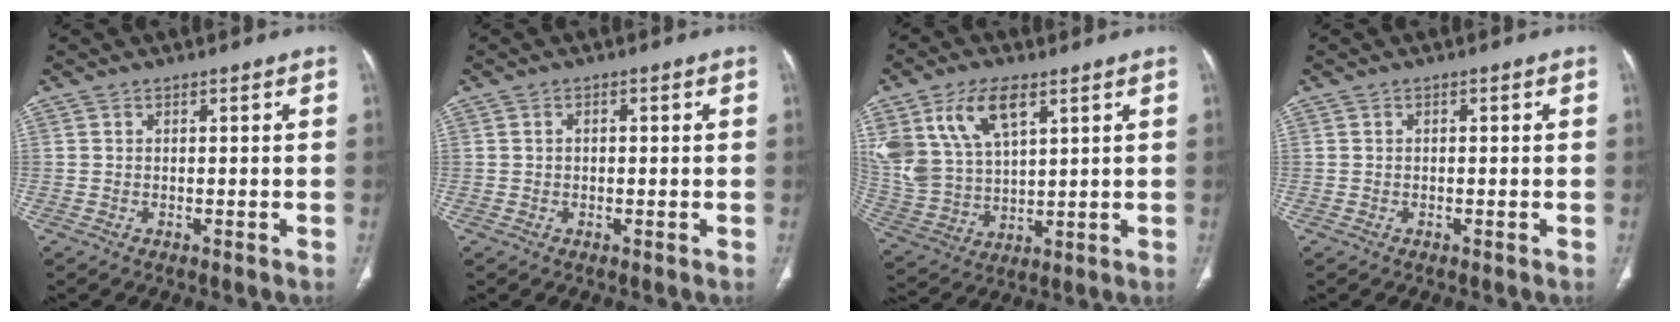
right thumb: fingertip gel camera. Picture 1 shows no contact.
{"total": 1.0, "force": [0.1, 0.7, 0.7], "torque": [-0.010, 0.006, 0.000]}
{"total": 15.8, "force": [7.8, 8.4, 10.8], "torque": [-0.209, -0.019, 0.162]}
{"total": 0.6, "force": [0.1, 0.3, 0.5], "torque": [-0.009, 0.003, 0.002]}